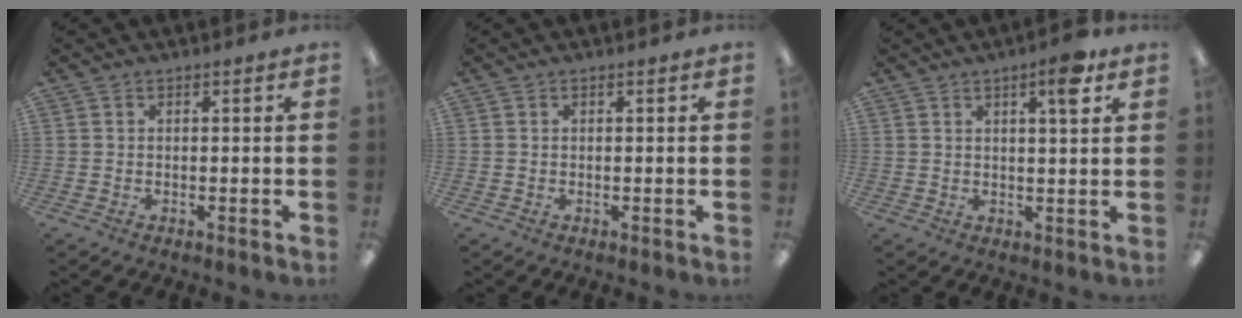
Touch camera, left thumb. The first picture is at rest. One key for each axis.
{"total": 0.0}
{"total": 5.8, "fx": 3.3, "fy": 1.0, "fz": 4.6, "tx": -0.067, "ty": -0.008, "tz": 0.049}